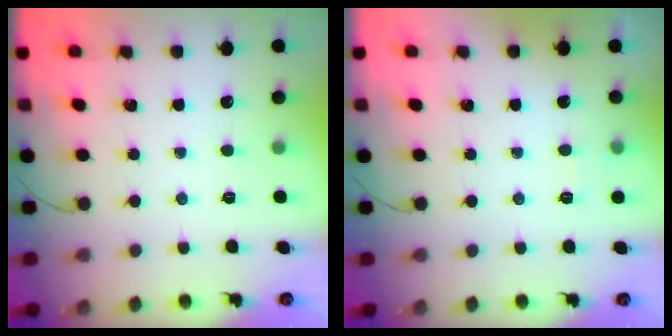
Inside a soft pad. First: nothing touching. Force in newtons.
{"total": 3.6, "press": 3.1, "slide": 1.7}